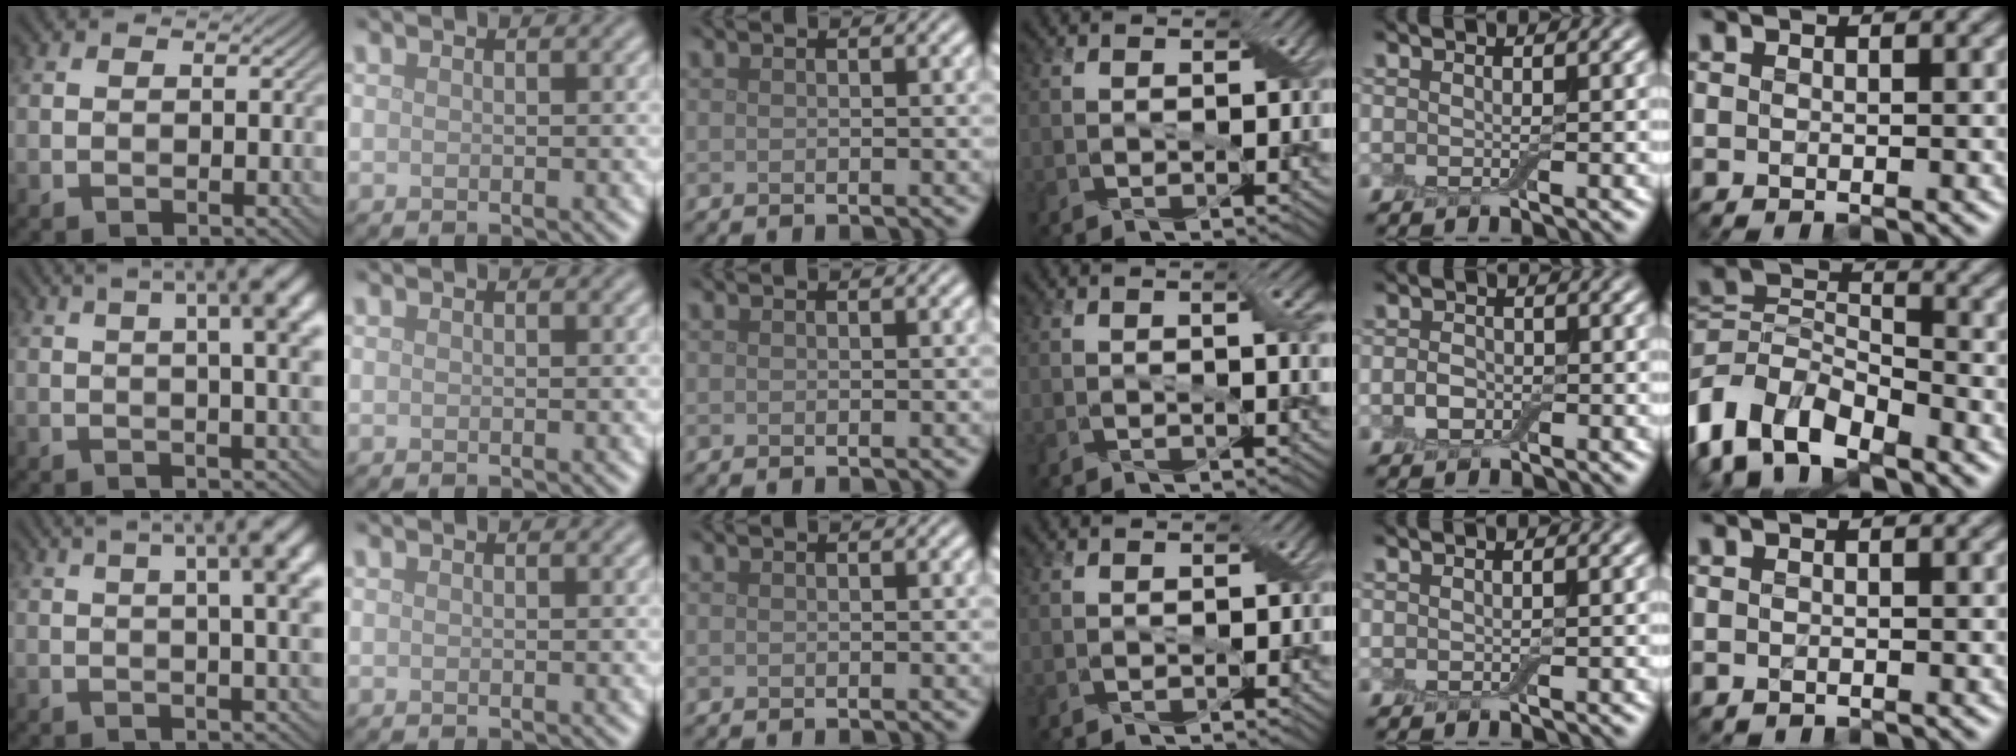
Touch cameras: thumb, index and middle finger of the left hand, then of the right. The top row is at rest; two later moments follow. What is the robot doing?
{"motion": "wrap", "object": "cling film"}